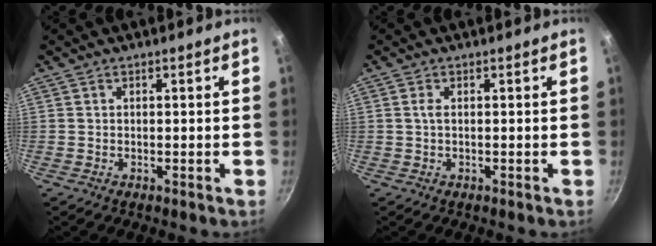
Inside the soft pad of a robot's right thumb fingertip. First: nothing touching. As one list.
[{"total": 0.9, "force": [0.2, 0.3, 0.9], "torque": [-0.019, 0.001, 0.004]}]